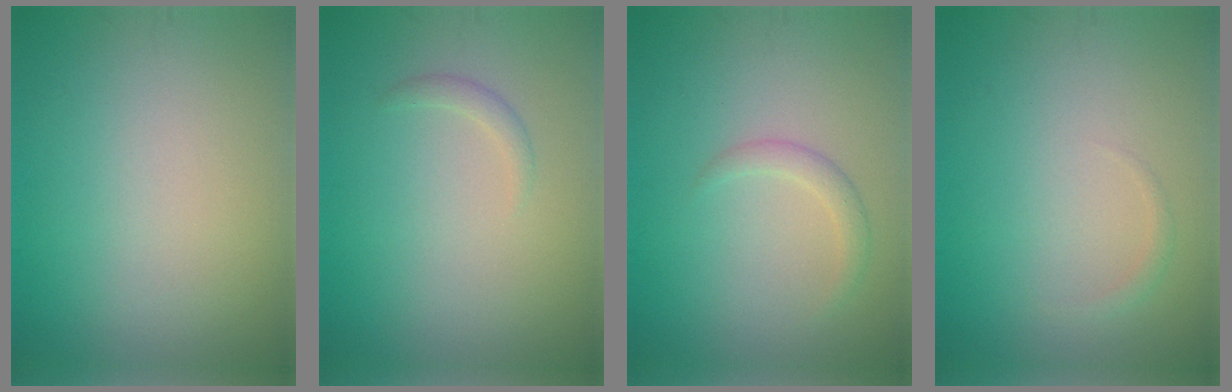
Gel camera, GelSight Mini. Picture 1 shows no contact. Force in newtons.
{"total": 0.9, "press": 0.9, "slide": 0.1}
{"total": 1.5, "press": 1.5, "slide": 0.1}
{"total": 0.7, "press": 0.7, "slide": 0.0}